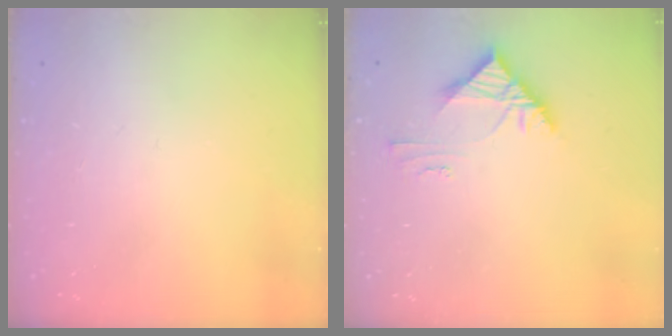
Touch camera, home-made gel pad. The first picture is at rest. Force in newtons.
{"total": 4.3, "press": 4.3, "slide": 0.5}